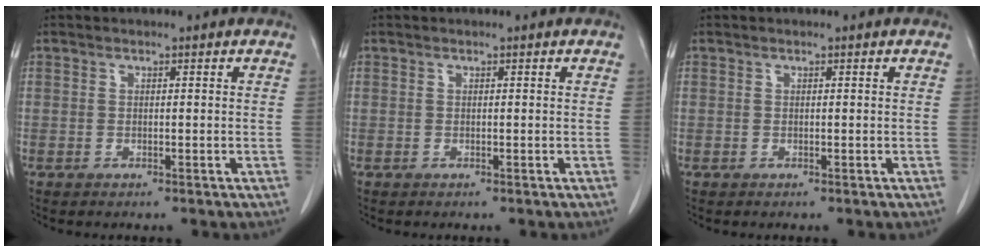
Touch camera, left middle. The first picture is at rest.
{"total": 0.0}
{"total": 0.0}